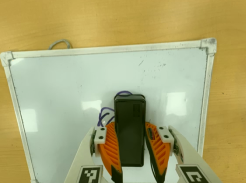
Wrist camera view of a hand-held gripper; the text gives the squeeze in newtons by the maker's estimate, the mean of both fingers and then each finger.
{"total": 10.7, "left": 10.3, "right": 11.1}